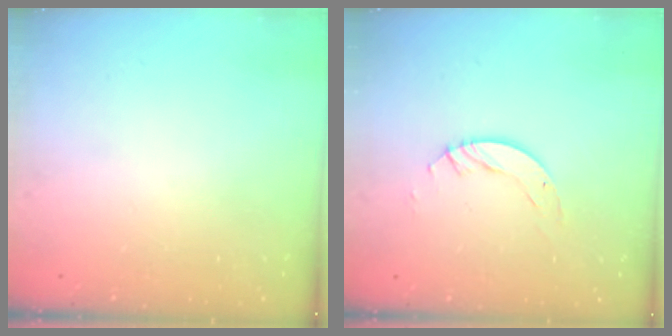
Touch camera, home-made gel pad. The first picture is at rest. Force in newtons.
{"total": 4.0, "press": 4.0, "slide": 0.3}